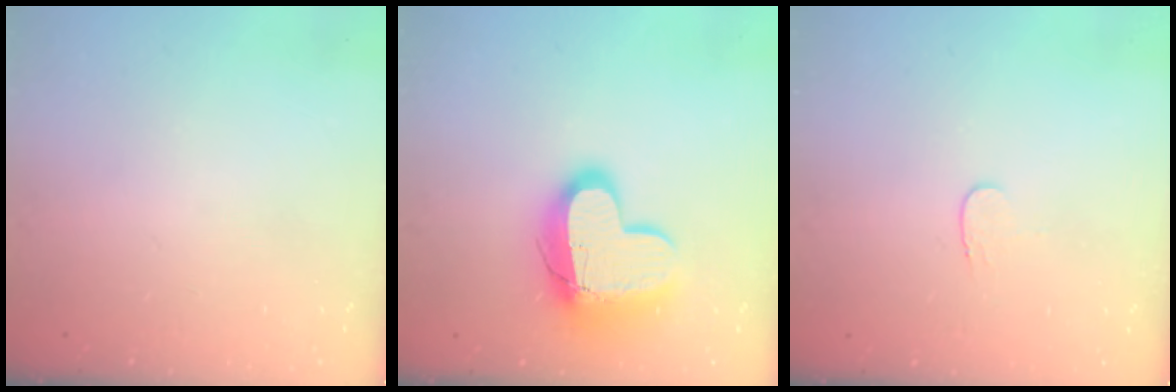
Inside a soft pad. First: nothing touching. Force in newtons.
{"total": 15.2, "press": 15.2, "slide": 1.4}
{"total": 3.5, "press": 3.5, "slide": 0.4}